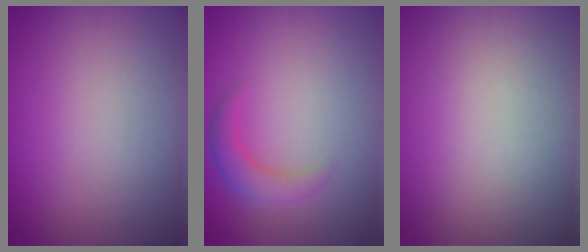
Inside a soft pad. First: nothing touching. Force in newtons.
{"total": 2.5, "press": 2.5, "slide": 0.2}
{"total": 0.0}